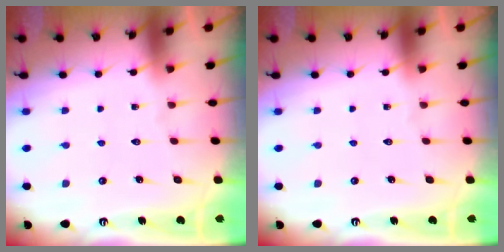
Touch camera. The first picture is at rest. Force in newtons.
{"total": 0.0}